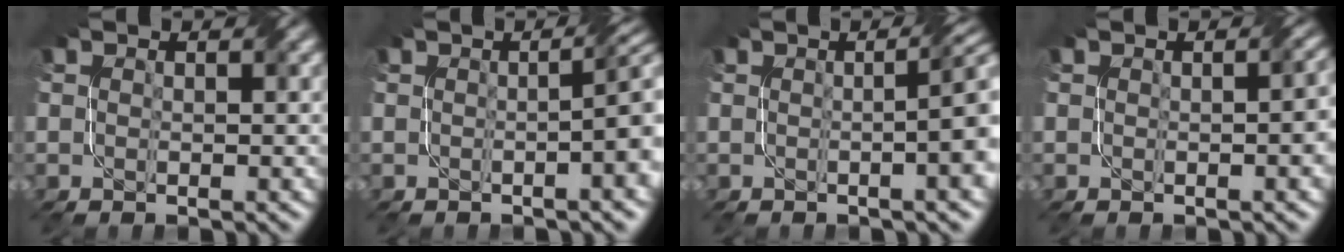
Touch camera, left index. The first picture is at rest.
{"total": 6.1, "force": [-0.1, 2.0, 5.7], "torque": [-0.037, 0.018, -0.007]}
{"total": 7.4, "force": [0.2, 2.5, 6.9], "torque": [-0.042, 0.023, -0.008]}
{"total": 2.5, "force": [-0.1, 0.7, 2.4], "torque": [-0.019, 0.008, -0.002]}